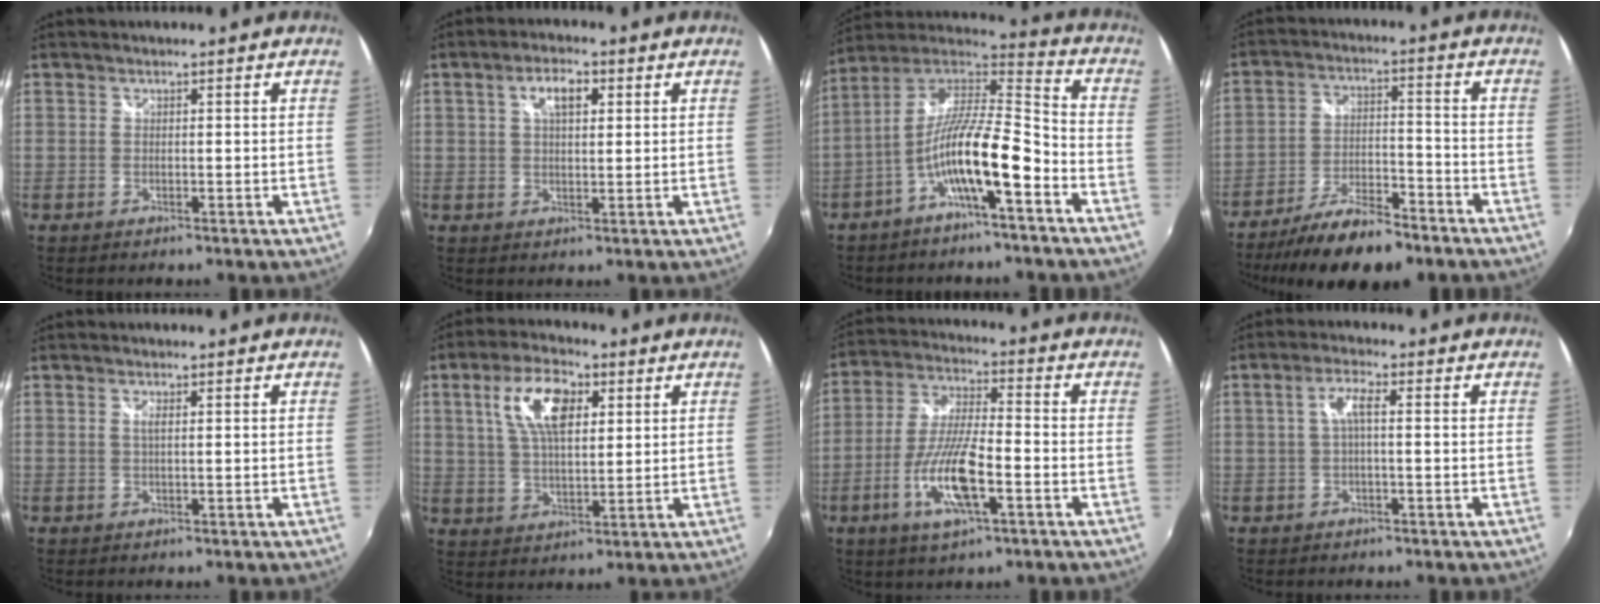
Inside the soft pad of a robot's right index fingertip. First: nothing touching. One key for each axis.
{"total": 5.2, "fx": 1.9, "fy": 2.4, "fz": 4.3, "tx": -0.074, "ty": 0.012, "tz": 0.033}
{"total": 14.4, "fx": -6.7, "fy": 2.5, "fz": 12.5, "tx": -0.234, "ty": 0.003, "tz": -0.125}
{"total": 15.1, "fx": -11.8, "fy": 4.3, "fz": 8.4, "tx": -0.174, "ty": -0.017, "tz": -0.194}
{"total": 1.0, "fx": 0.3, "fy": 0.1, "fz": 1.0, "tx": -0.019, "ty": 0.000, "tz": 0.005}
{"total": 10.8, "fx": 3.9, "fy": 4.9, "fz": 8.8, "tx": -0.173, "ty": 0.017, "tz": 0.073}
{"total": 12.8, "fx": -4.9, "fy": 3.1, "fz": 11.4, "tx": -0.239, "ty": -0.008, "tz": -0.095}
{"total": 3.5, "fx": 0.1, "fy": 0.6, "fz": 3.5, "tx": -0.068, "ty": 0.008, "tz": 0.002}